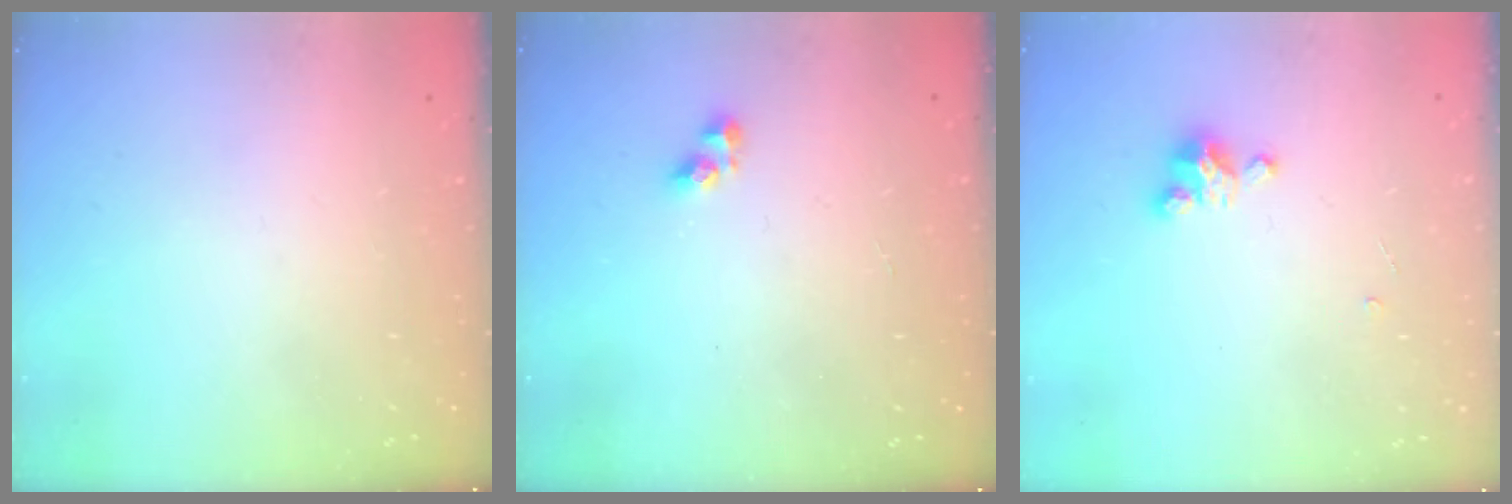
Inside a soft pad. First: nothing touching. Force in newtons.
{"total": 3.8, "press": 3.8, "slide": 0.4}
{"total": 2.9, "press": 2.9, "slide": 0.3}